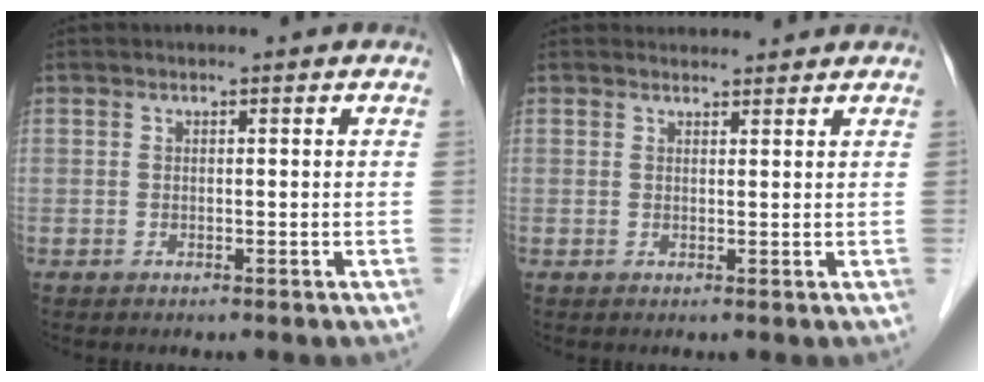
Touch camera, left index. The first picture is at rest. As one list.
[{"total": 2.5, "force": [2.4, 0.6, -0.1], "torque": [-0.006, 0.009, 0.033]}]